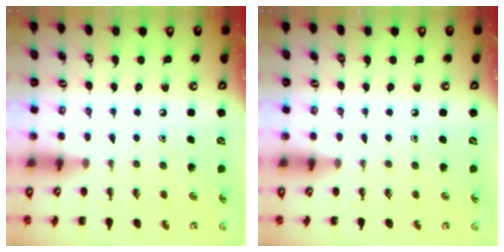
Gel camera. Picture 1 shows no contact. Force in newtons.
{"total": 0.0}